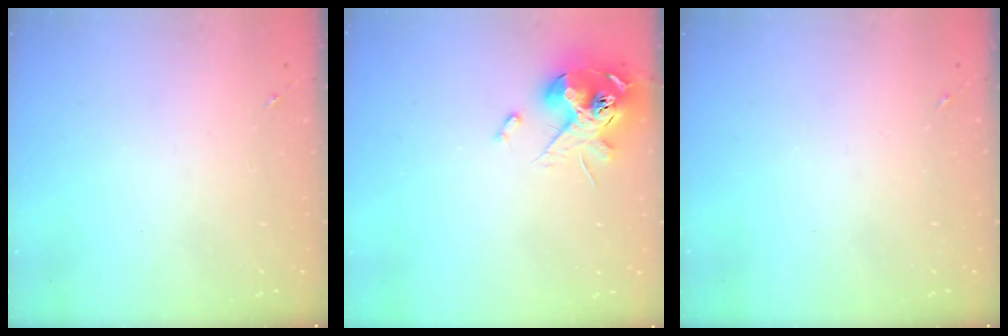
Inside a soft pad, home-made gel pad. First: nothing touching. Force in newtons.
{"total": 13.4, "press": 13.3, "slide": 1.4}
{"total": 0.0}